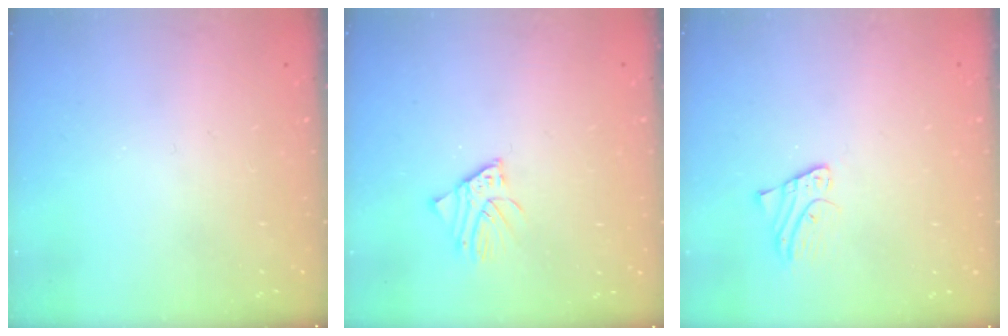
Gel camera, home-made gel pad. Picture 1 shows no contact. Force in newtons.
{"total": 2.2, "press": 2.2, "slide": 0.1}
{"total": 3.2, "press": 3.2, "slide": 0.2}